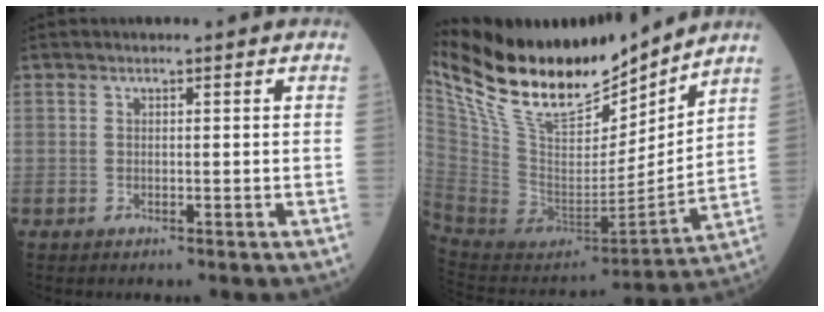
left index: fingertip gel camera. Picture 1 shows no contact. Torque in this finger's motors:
{"motor_torque": [1.04, -1.10, 0.24, 0.11]}